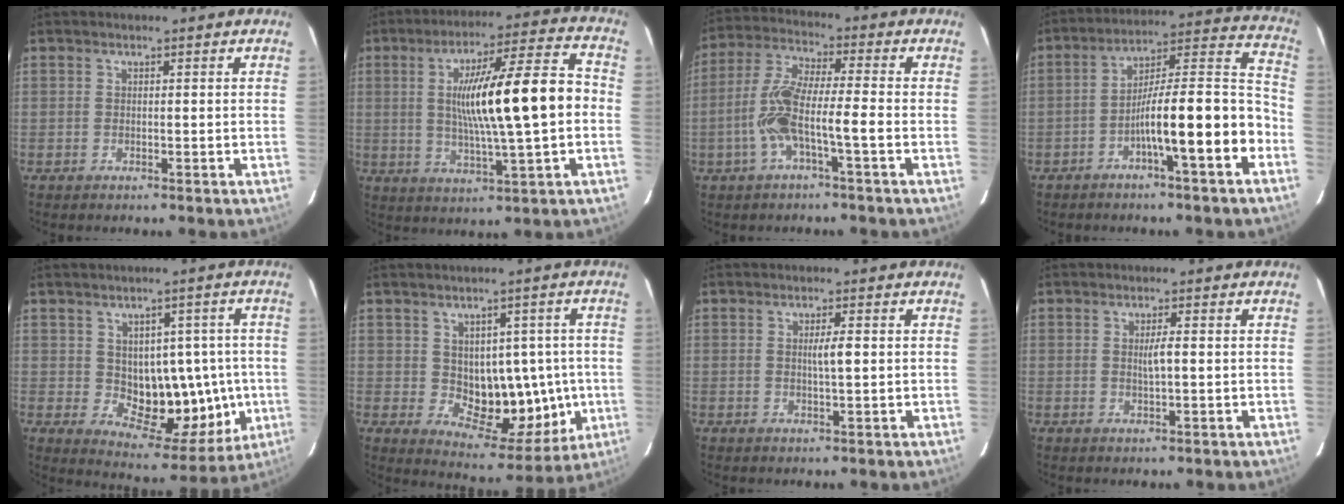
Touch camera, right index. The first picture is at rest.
{"total": 16.4, "force": [0.1, 1.2, 16.3], "torque": [-0.269, 0.017, 0.005]}
{"total": 9.3, "force": [-2.8, 0.9, 8.9], "torque": [-0.189, 0.016, -0.058]}
{"total": 14.3, "force": [-5.5, 0.8, 13.1], "torque": [-0.199, 0.026, -0.087]}
{"total": 12.4, "force": [-0.5, 7.4, 10.0], "torque": [-0.116, 0.018, 0.021]}
{"total": 11.6, "force": [-0.3, 7.0, 9.2], "torque": [-0.108, 0.013, 0.023]}
{"total": 2.2, "force": [0.2, 0.0, 2.2], "torque": [-0.039, 0.000, 0.003]}
{"total": 2.0, "force": [0.1, 0.0, 2.0], "torque": [-0.038, -0.001, 0.003]}